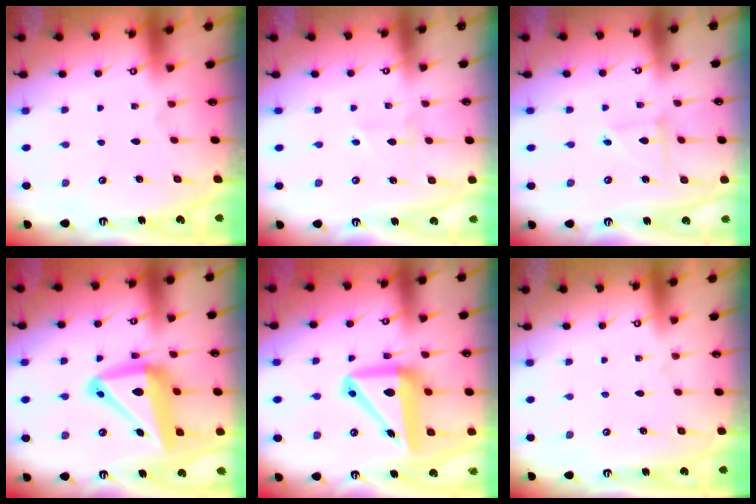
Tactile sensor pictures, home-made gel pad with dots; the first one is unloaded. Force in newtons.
{"total": 3.0, "press": 2.9, "slide": 0.5}
{"total": 2.6, "press": 2.6, "slide": 0.3}
{"total": 17.2, "press": 17.1, "slide": 2.3}
{"total": 14.1, "press": 13.8, "slide": 2.9}
{"total": 0.0}